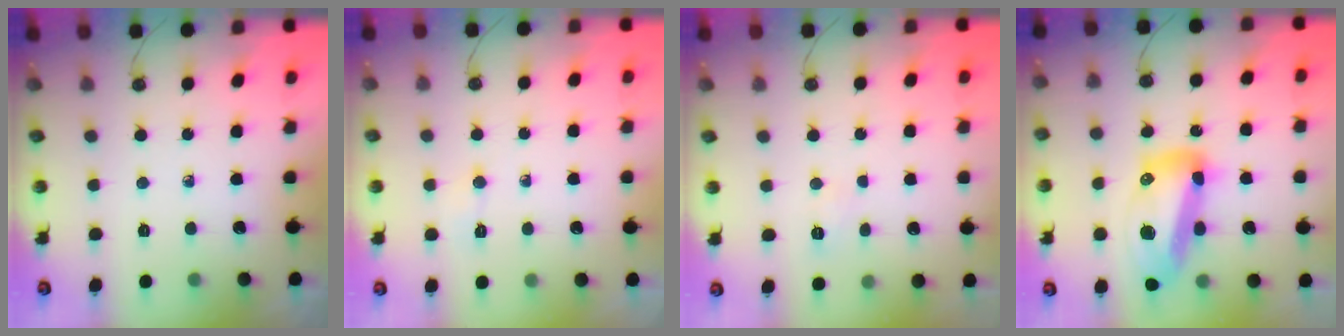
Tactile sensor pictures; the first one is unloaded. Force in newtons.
{"total": 2.9, "press": 2.9, "slide": 0.5}
{"total": 3.0, "press": 2.9, "slide": 0.7}
{"total": 18.4, "press": 18.3, "slide": 1.8}